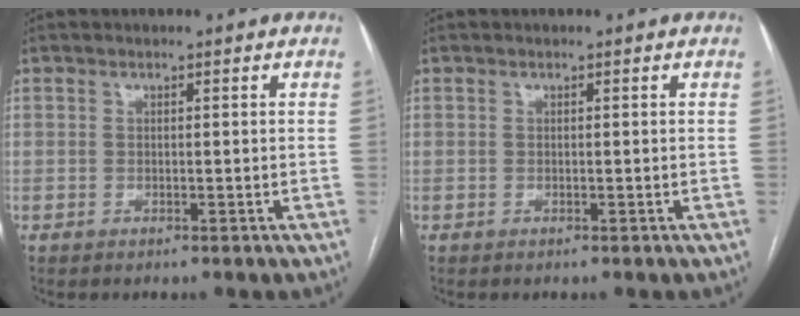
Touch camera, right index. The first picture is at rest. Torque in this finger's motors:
{"motor_torque": [0.01, 0.00, -0.01, 0.00]}